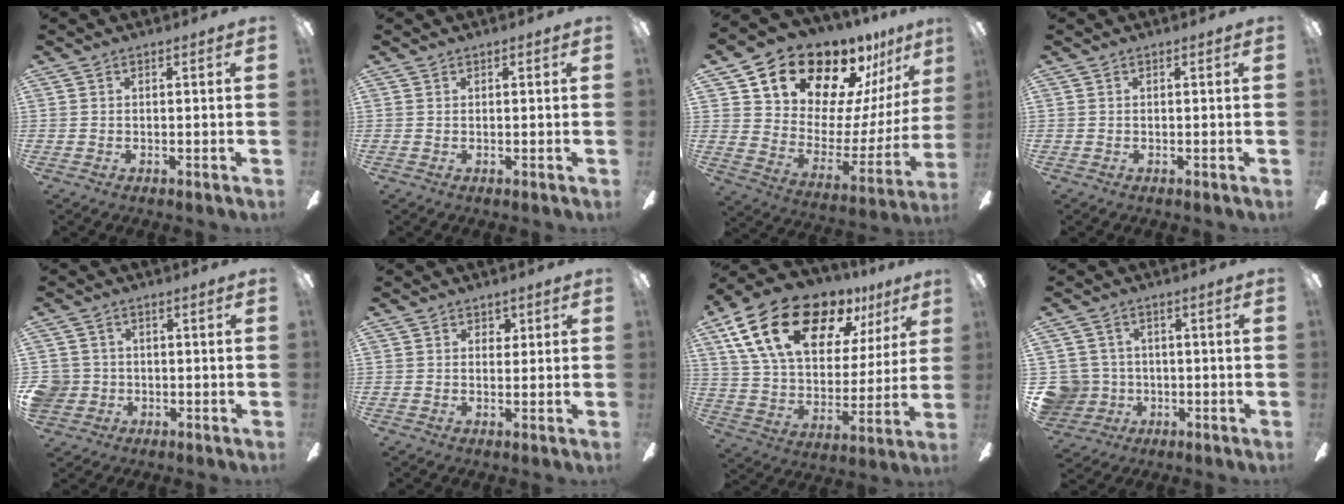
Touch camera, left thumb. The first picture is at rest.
{"total": 0.0}
{"total": 19.3, "force": [16.1, 8.9, 6.0], "torque": [-0.112, -0.125, 0.296]}
{"total": 0.0}
{"total": 5.0, "force": [-0.5, 4.9, 1.1], "torque": [-0.033, 0.012, -0.010]}
{"total": 2.2, "force": [1.1, 1.7, 0.9], "torque": [-0.005, 0.000, 0.015]}
{"total": 23.3, "force": [13.9, 12.2, 14.1], "torque": [-0.250, -0.073, 0.245]}
{"total": 7.6, "force": [-0.7, 7.5, 1.3], "torque": [-0.068, 0.008, -0.009]}